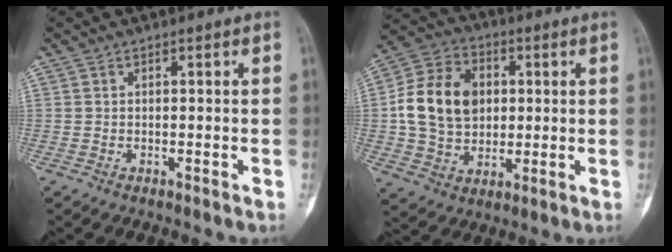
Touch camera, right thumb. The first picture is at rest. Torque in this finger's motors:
{"motor_torque": [1.10, 1.34, 0.61, -0.36, 0.25]}